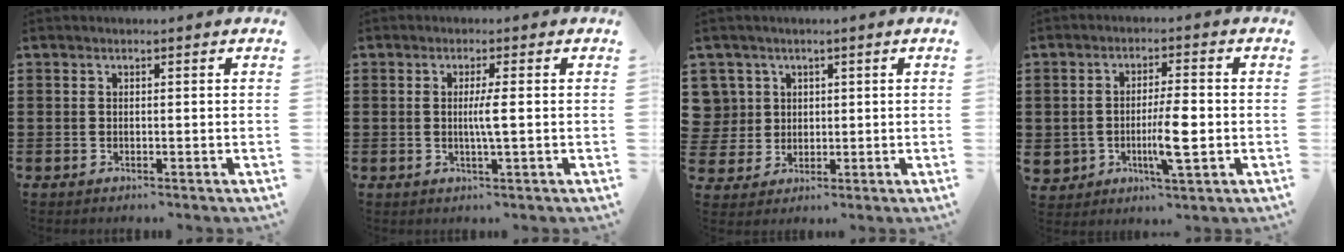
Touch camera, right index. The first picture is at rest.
{"total": 3.1, "force": [0.0, -0.2, 3.1], "torque": [-0.057, -0.008, -0.003]}
{"total": 4.7, "force": [1.5, 4.4, 0.2], "torque": [-0.029, 0.013, 0.031]}
{"total": 7.0, "force": [-1.3, 2.2, 6.5], "torque": [-0.132, -0.006, -0.026]}